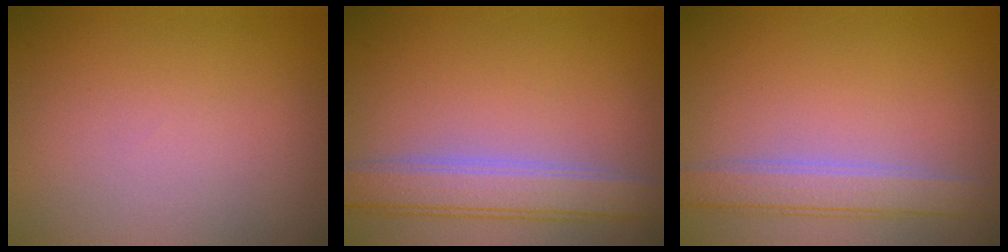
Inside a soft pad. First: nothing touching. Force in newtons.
{"total": 4.2, "press": 4.2, "slide": 0.4}
{"total": 3.0, "press": 3.0, "slide": 0.3}